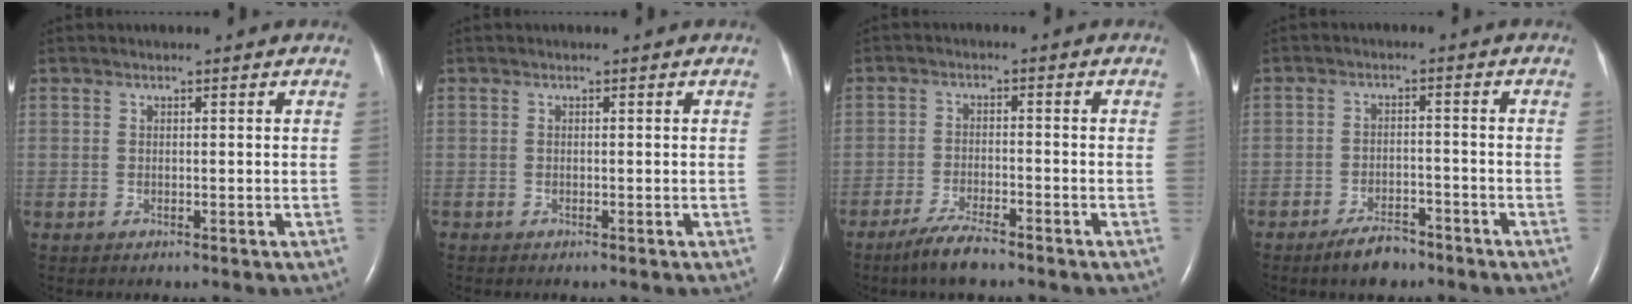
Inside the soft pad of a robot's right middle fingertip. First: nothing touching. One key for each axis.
{"total": 0.0}
{"total": 4.9, "fx": -3.9, "fy": 0.5, "fz": 3.0, "tx": -0.071, "ty": -0.011, "tz": -0.073}
{"total": 4.7, "fx": -3.8, "fy": 1.7, "fz": 2.3, "tx": -0.049, "ty": 0.000, "tz": -0.060}